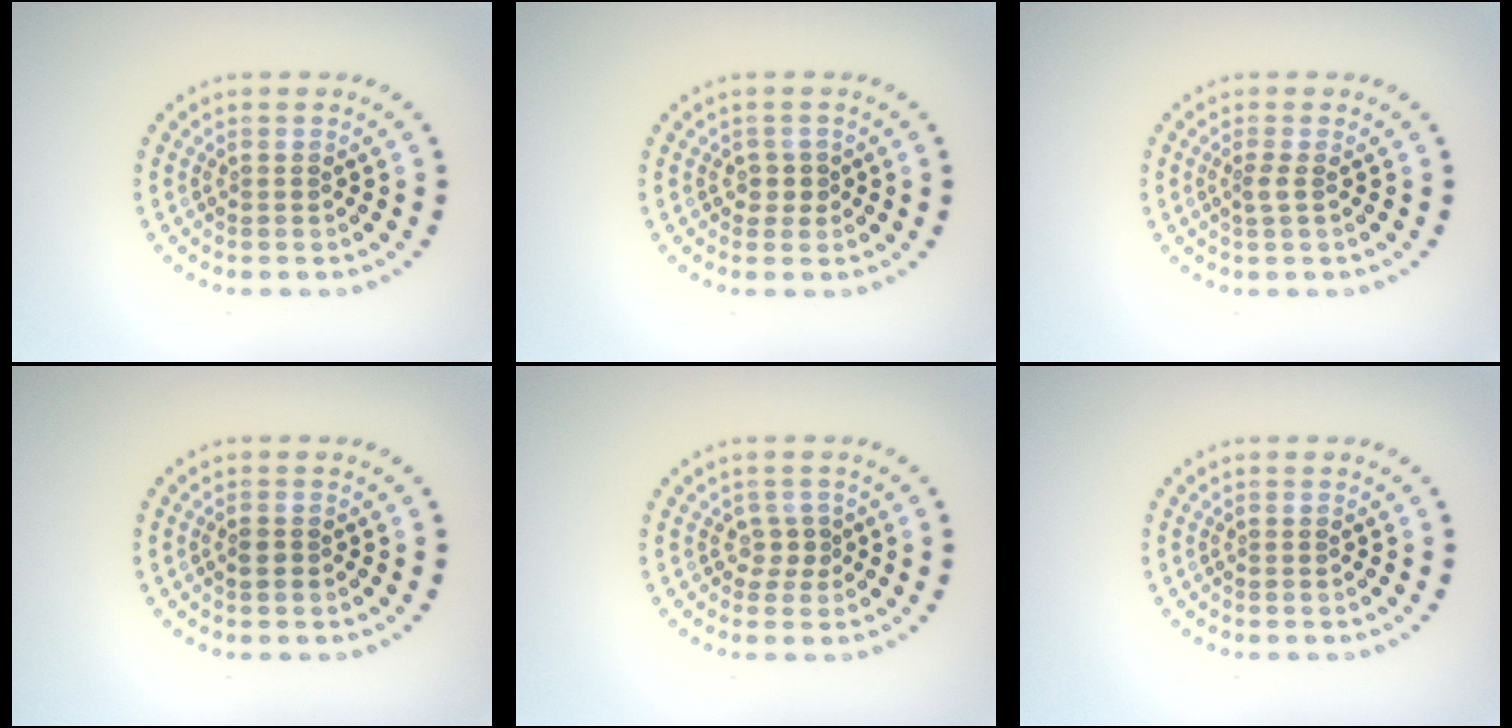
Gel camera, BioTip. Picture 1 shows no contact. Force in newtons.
{"total": 1.4, "press": 1.2, "slide": 0.8}
{"total": 0.9, "press": 0.7, "slide": 0.6}
{"total": 0.9, "press": 0.8, "slide": 0.4}
{"total": 1.5, "press": 1.1, "slide": 1.0}
{"total": 0.0}